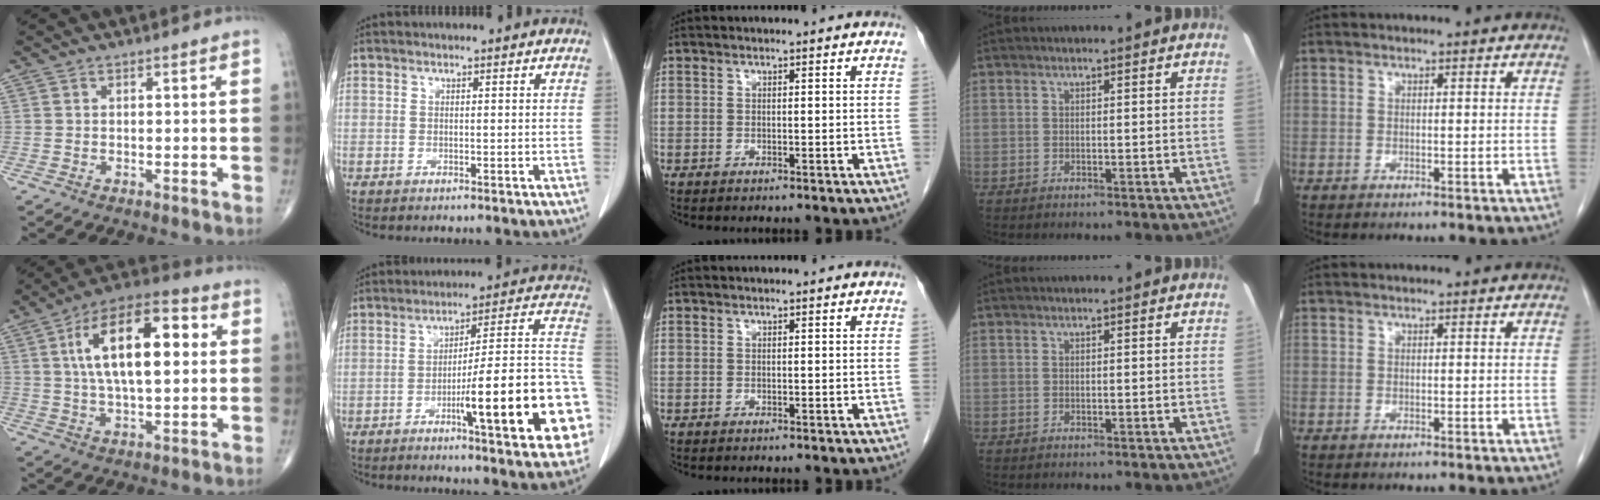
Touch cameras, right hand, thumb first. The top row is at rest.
{"thumb": {"total": 19.3, "force": [3.9, 8.6, 16.9], "torque": [-0.270, 0.017, 0.059]}, "index": {"total": 20.9, "force": [-6.6, 1.6, 19.8], "torque": [-0.191, 0.016, -0.090]}}